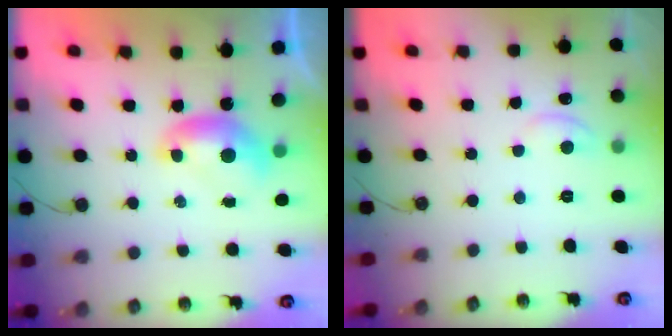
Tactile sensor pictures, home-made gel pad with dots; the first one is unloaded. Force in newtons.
{"total": 1.5, "press": 1.4, "slide": 0.5}